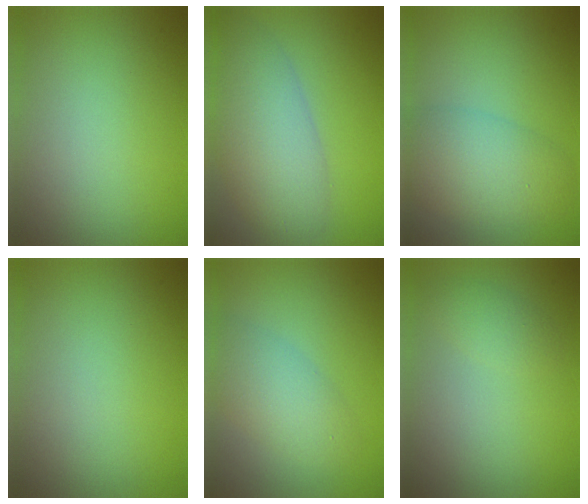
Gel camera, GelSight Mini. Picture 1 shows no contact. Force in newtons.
{"total": 7.7, "press": 7.7, "slide": 0.4}
{"total": 5.8, "press": 5.8, "slide": 0.2}
{"total": 0.0}
{"total": 4.0, "press": 4.0, "slide": 0.1}
{"total": 1.5, "press": 1.5, "slide": 0.1}